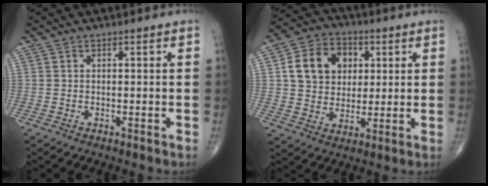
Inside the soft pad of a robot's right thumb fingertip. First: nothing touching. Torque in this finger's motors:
{"motor_torque": [1.43, 1.73, 0.41, -0.23, 0.09]}